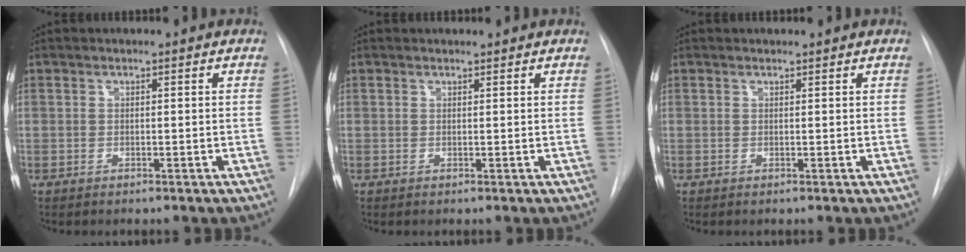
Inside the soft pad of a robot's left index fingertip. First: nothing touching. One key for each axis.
{"total": 1.1, "fx": 1.0, "fy": 0.2, "fz": 0.2, "tx": -0.008, "ty": 0.008, "tz": 0.013}
{"total": 0.8, "fx": 0.8, "fy": 0.2, "fz": 0.1, "tx": -0.007, "ty": 0.008, "tz": 0.011}